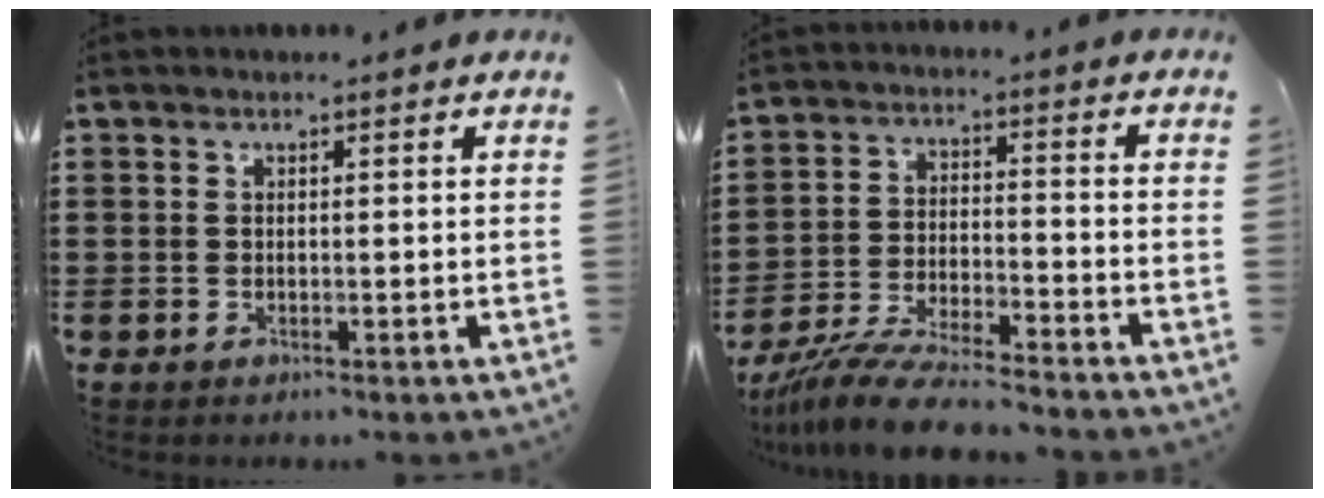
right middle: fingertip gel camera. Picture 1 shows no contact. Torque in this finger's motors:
{"motor_torque": [1.37, -0.76, 0.51, 0.15]}